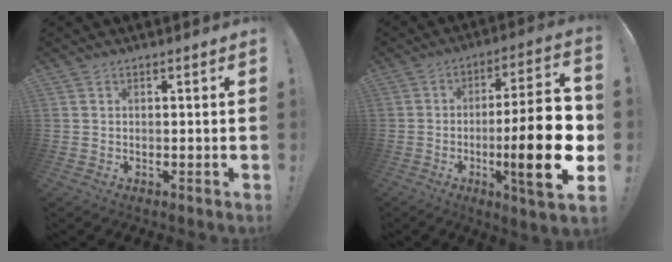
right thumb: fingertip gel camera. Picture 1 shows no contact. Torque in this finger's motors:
{"motor_torque": [0.64, 0.95, 2.17, -0.60, 0.41]}